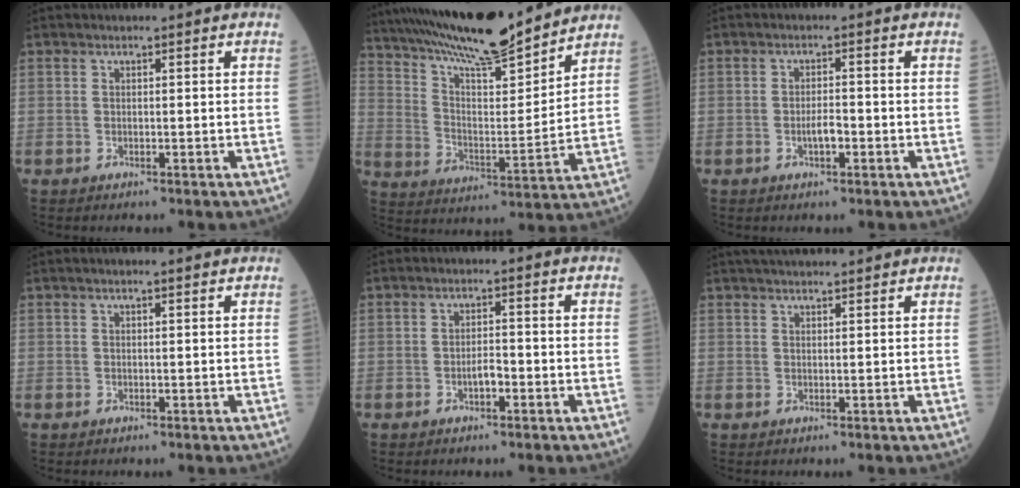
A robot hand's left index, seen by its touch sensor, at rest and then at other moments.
{"total": 19.5, "force": [17.1, 1.7, 9.2], "torque": [-0.167, 0.005, 0.285]}
{"total": 2.2, "force": [-0.9, 0.6, 2.0], "torque": [-0.035, 0.002, -0.014]}
{"total": 1.7, "force": [1.5, -0.2, 0.9], "torque": [-0.012, 0.008, 0.021]}
{"total": 2.0, "force": [-0.9, 0.7, 1.6], "torque": [-0.028, 0.004, -0.016]}
{"total": 8.6, "force": [7.7, 0.7, 3.6], "torque": [-0.055, 0.034, 0.107]}